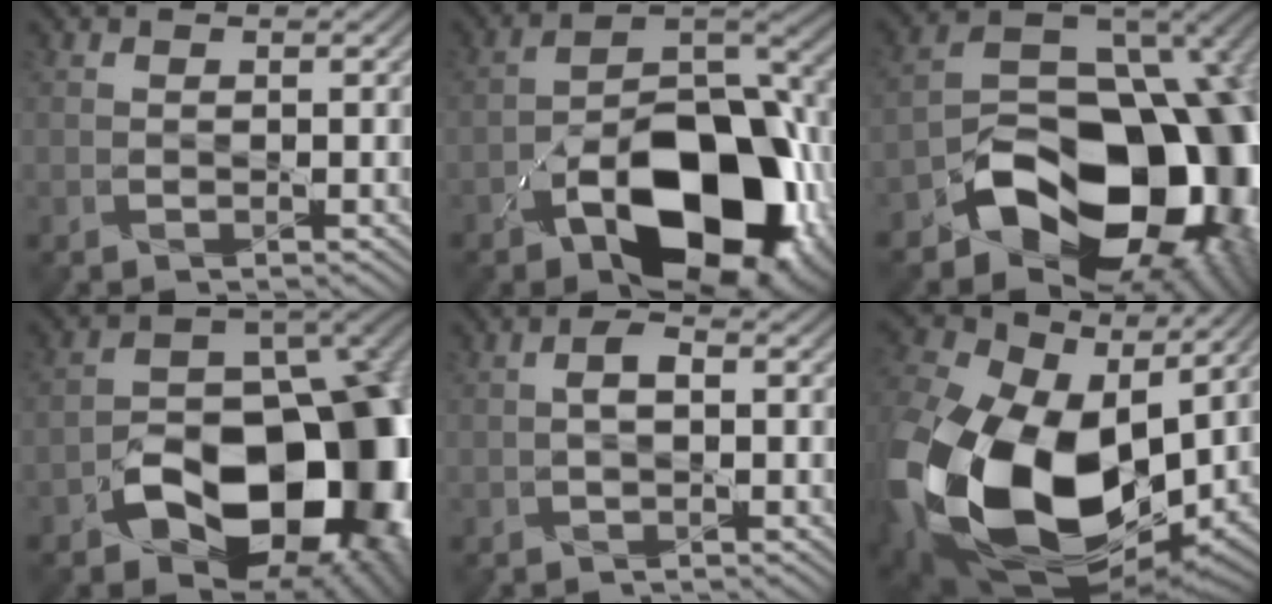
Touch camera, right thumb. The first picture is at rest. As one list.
[{"total": 16.5, "force": [-7.8, 8.6, 11.7], "torque": [-0.161, -0.007, -0.135]}, {"total": 16.6, "force": [-6.6, 11.2, 10.4], "torque": [-0.135, -0.033, -0.106]}, {"total": 18.3, "force": [-7.1, 11.7, 12.2], "torque": [-0.148, -0.029, -0.103]}, {"total": 1.6, "force": [-0.2, 0.6, 1.4], "torque": [-0.029, 0.006, -0.005]}, {"total": 22.1, "force": [-2.1, 16.1, 14.9], "torque": [-0.417, -0.081, 0.005]}]